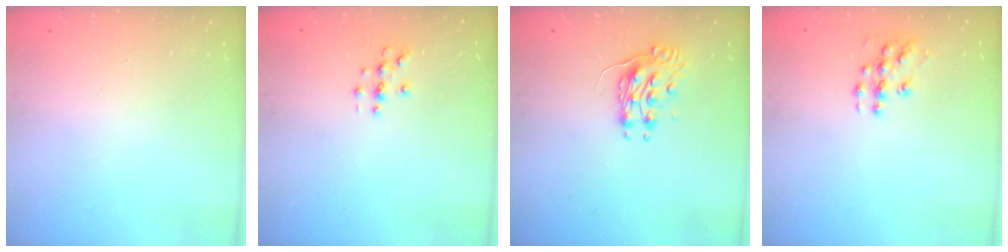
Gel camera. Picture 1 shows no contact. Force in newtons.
{"total": 3.1, "press": 3.1, "slide": 0.3}
{"total": 8.2, "press": 8.2, "slide": 0.3}
{"total": 7.8, "press": 7.8, "slide": 0.4}